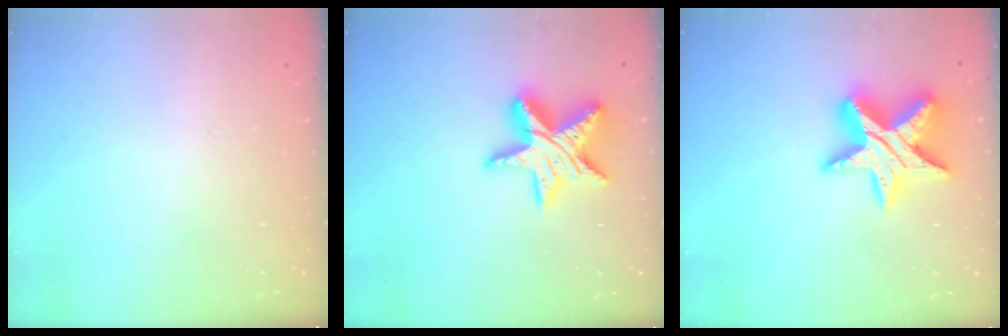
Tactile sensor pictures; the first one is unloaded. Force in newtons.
{"total": 15.6, "press": 15.6, "slide": 1.1}
{"total": 16.2, "press": 16.2, "slide": 1.1}